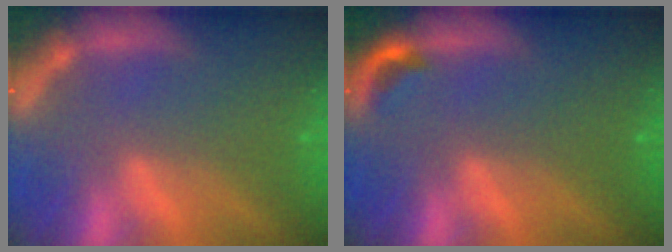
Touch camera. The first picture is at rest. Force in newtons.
{"total": 1.4}